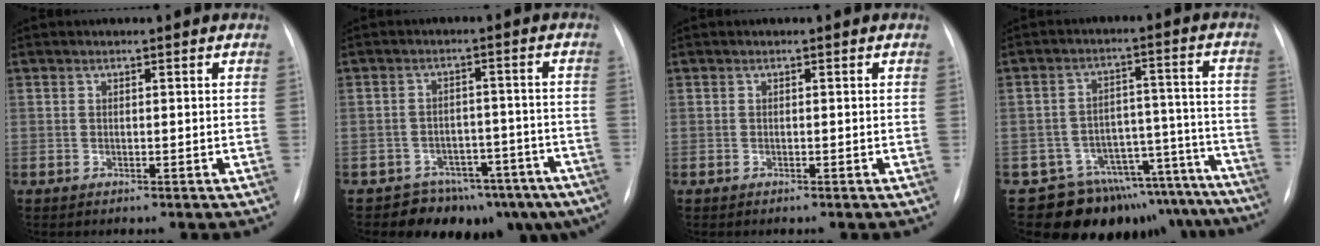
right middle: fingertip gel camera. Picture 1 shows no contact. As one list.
[{"total": 11.9, "force": [-9.1, 7.1, 2.9], "torque": [-0.008, 0.043, -0.111]}, {"total": 0.0}, {"total": 19.3, "force": [-17.5, 7.6, 3.2], "torque": [-0.001, 0.070, -0.220]}]